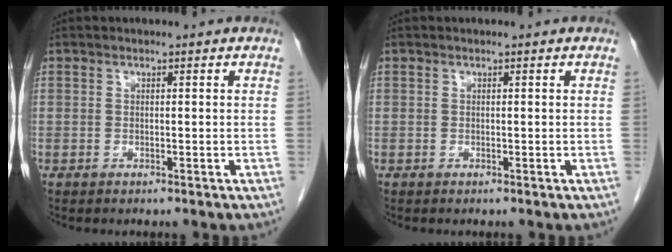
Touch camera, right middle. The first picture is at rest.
{"total": 0.0}